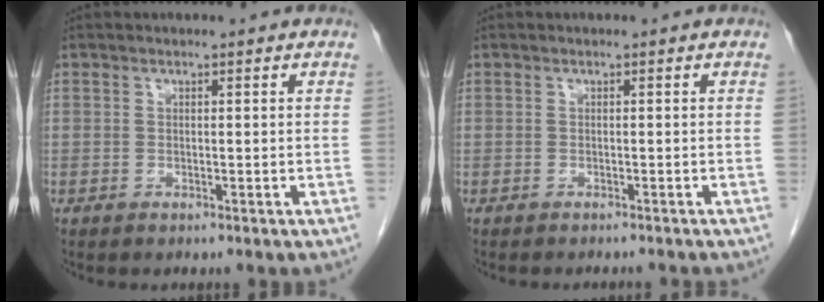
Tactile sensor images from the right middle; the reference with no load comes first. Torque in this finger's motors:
{"motor_torque": [0.05, -0.05, -0.01, 0.00]}